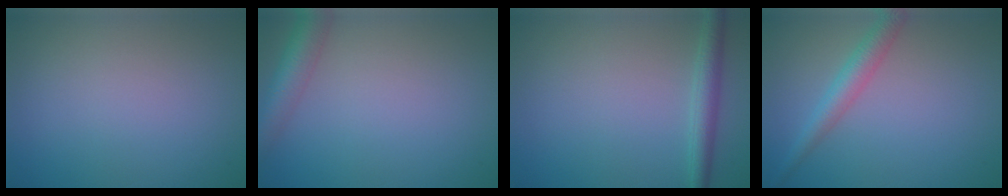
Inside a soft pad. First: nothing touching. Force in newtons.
{"total": 4.0, "press": 4.0, "slide": 0.3}
{"total": 2.4, "press": 2.4, "slide": 0.0}
{"total": 2.9, "press": 2.9, "slide": 0.1}